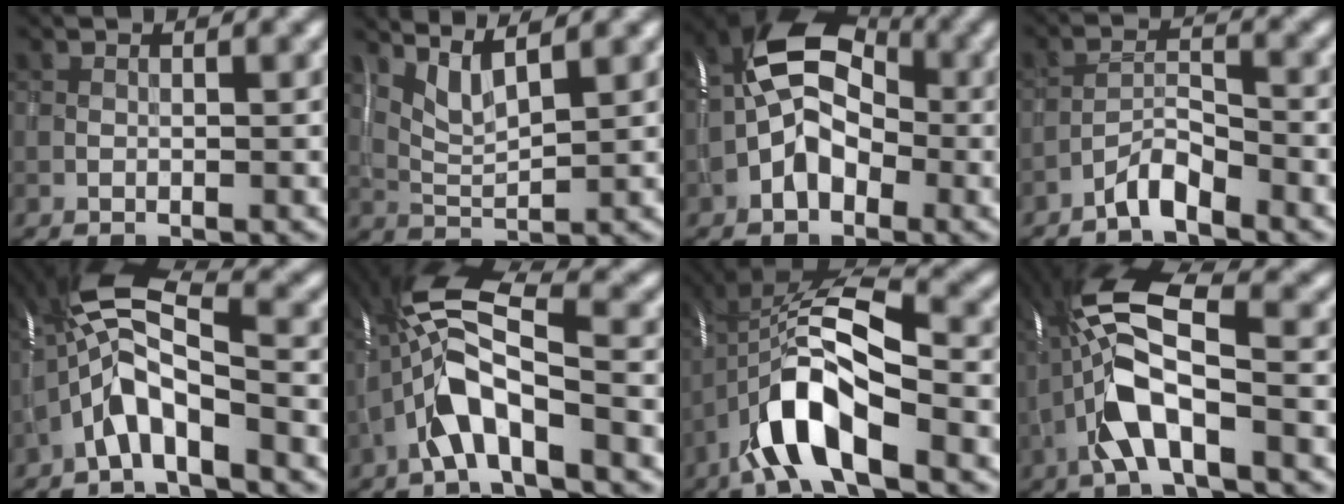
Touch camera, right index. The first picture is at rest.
{"total": 3.1, "force": [2.3, 0.3, 2.0], "torque": [-0.050, -0.004, 0.055]}
{"total": 6.8, "force": [-1.1, 4.7, 4.8], "torque": [-0.081, 0.015, -0.035]}
{"total": 2.8, "force": [-2.3, 0.5, 1.4], "torque": [-0.027, 0.009, -0.049]}
{"total": 6.9, "force": [-2.8, 2.0, 6.0], "torque": [-0.123, 0.017, -0.063]}
{"total": 8.4, "force": [-2.7, 2.6, 7.5], "torque": [-0.149, 0.020, -0.058]}
{"total": 10.6, "force": [-4.1, 4.0, 8.9], "torque": [-0.173, 0.014, -0.079]}
{"total": 9.3, "force": [-1.9, 3.1, 8.6], "torque": [-0.180, 0.021, -0.045]}